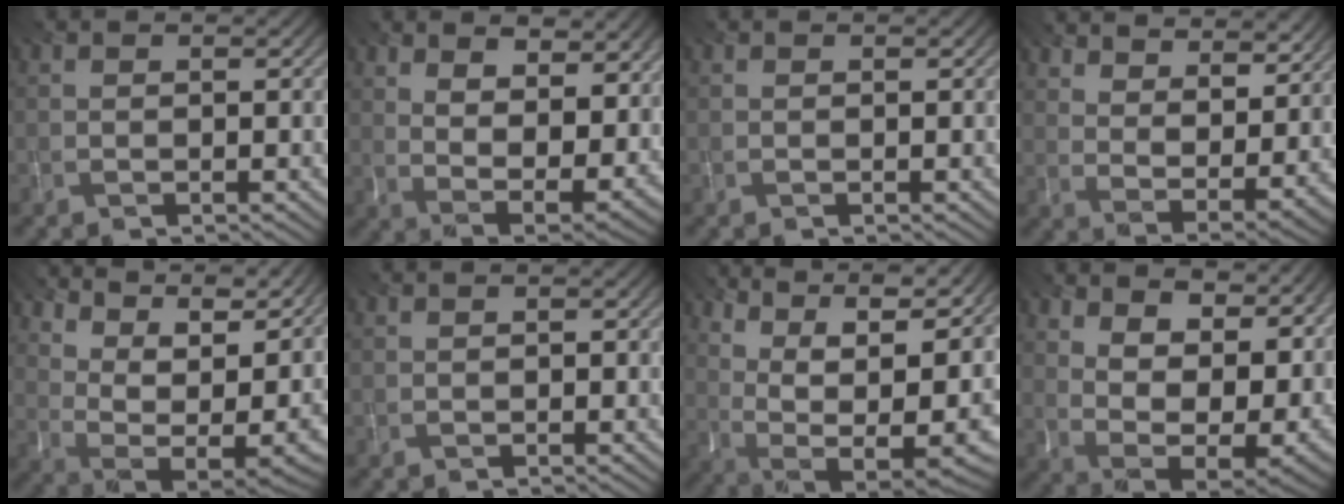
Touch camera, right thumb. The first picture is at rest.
{"total": 14.2, "force": [7.1, 6.6, 10.4], "torque": [-0.175, 0.017, 0.102]}
{"total": 0.0}
{"total": 12.2, "force": [9.1, 4.5, 6.7], "torque": [-0.126, -0.012, 0.130]}
{"total": 15.6, "force": [10.3, 6.0, 10.0], "torque": [-0.152, 0.025, 0.150]}
{"total": 0.6, "force": [-0.5, 0.2, -0.2], "torque": [0.008, -0.001, -0.008]}
{"total": 16.5, "force": [6.4, 8.1, 12.8], "torque": [-0.202, 0.026, 0.129]}
{"total": 16.3, "force": [8.5, 7.4, 11.7], "torque": [-0.196, 0.036, 0.122]}